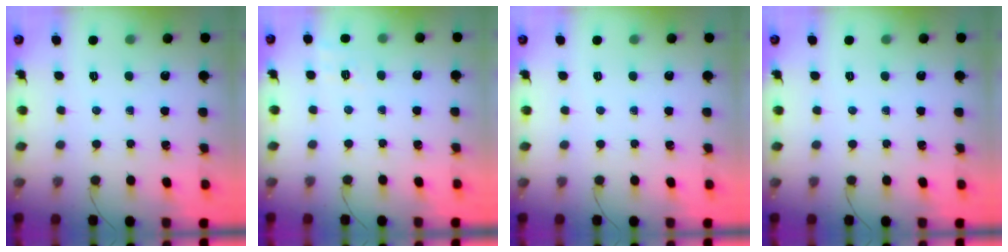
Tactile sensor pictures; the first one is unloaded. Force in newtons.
{"total": 6.2, "press": 5.9, "slide": 1.9}
{"total": 0.0}
{"total": 0.0}